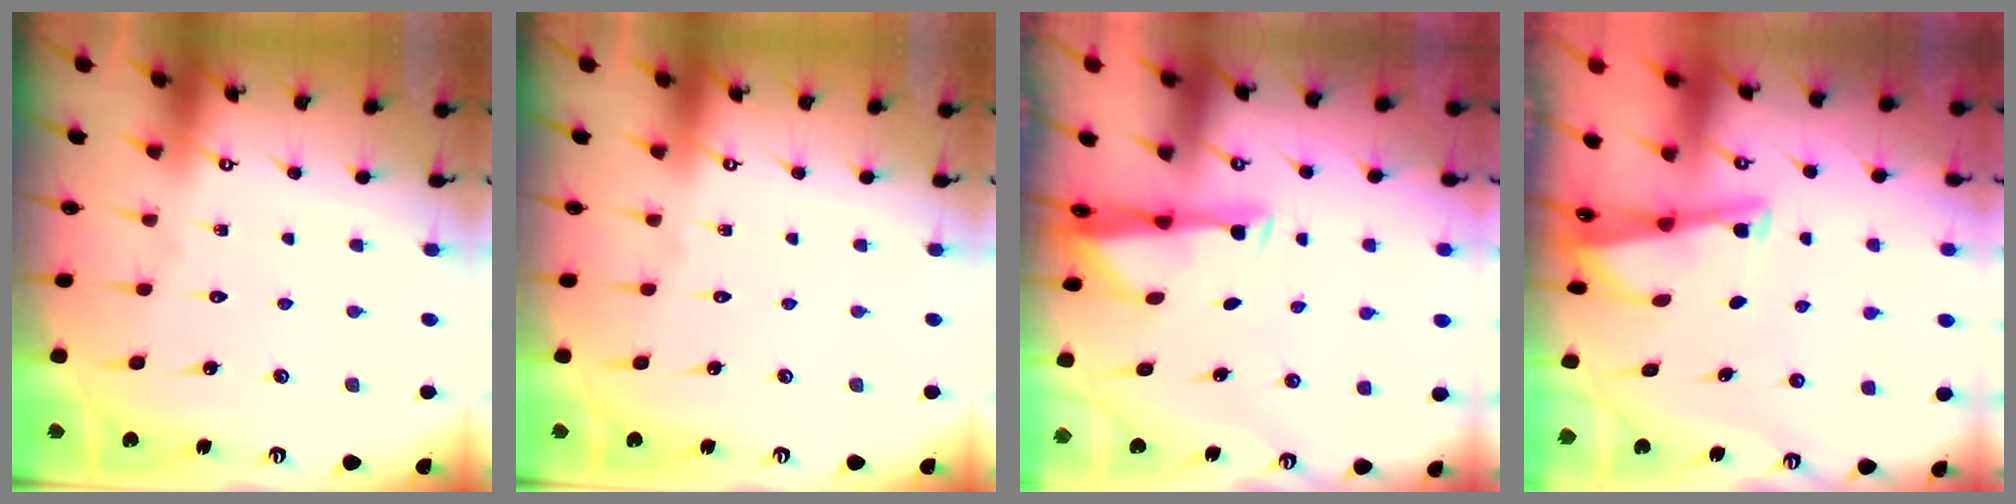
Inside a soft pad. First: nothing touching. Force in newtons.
{"total": 0.0}
{"total": 3.3, "press": 3.2, "slide": 0.9}
{"total": 3.1, "press": 3.1, "slide": 0.4}